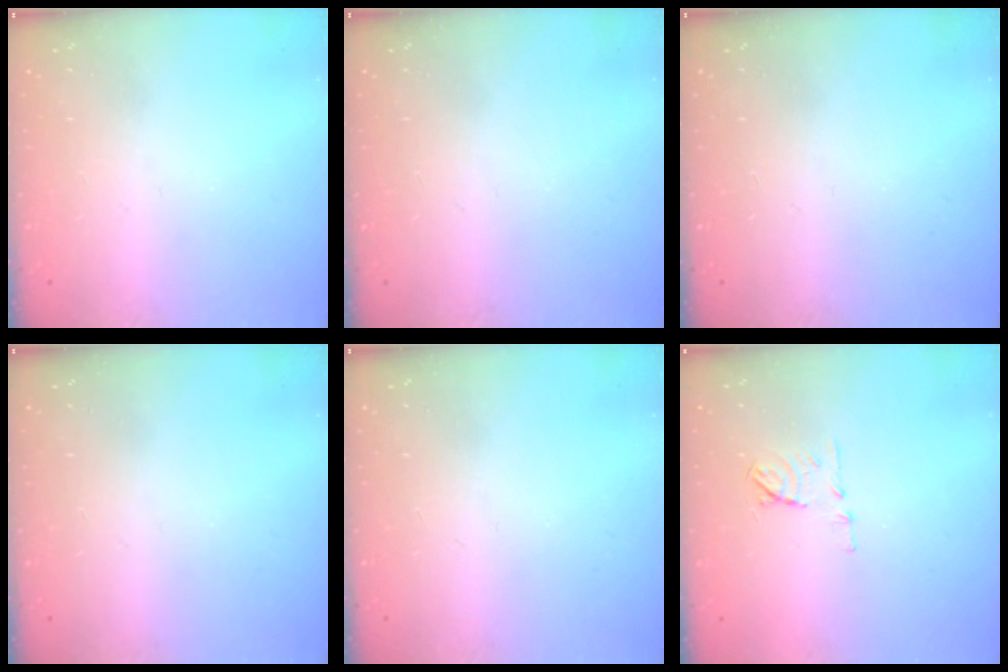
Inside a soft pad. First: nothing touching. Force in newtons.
{"total": 0.0}
{"total": 0.0}
{"total": 0.0}
{"total": 0.0}
{"total": 7.6, "press": 7.6, "slide": 0.8}